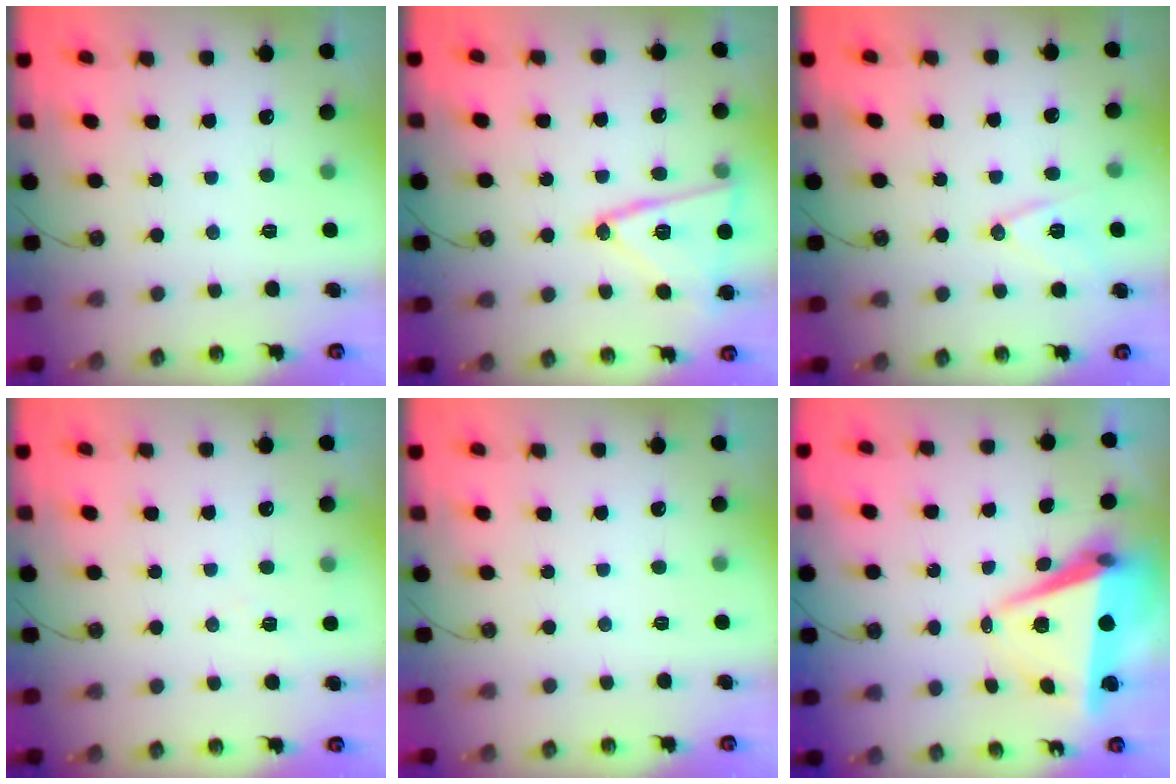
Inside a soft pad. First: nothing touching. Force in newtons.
{"total": 16.1, "press": 16.1, "slide": 0.6}
{"total": 10.8, "press": 10.2, "slide": 3.4}
{"total": 5.1, "press": 3.8, "slide": 3.3}
{"total": 0.0}
{"total": 7.7, "press": 6.3, "slide": 4.3}